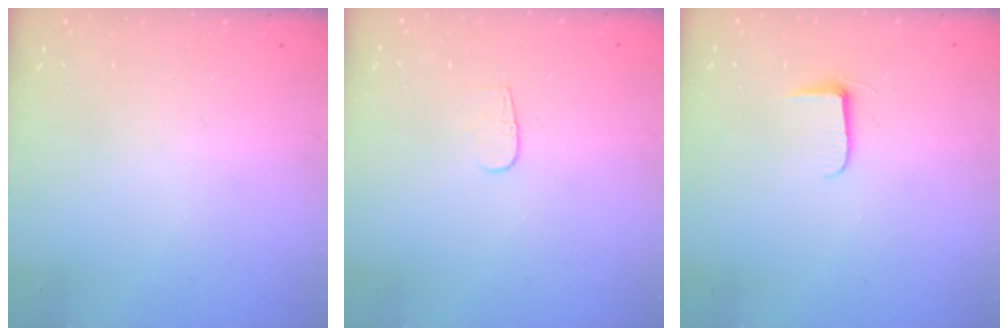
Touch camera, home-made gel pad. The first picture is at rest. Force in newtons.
{"total": 3.6, "press": 3.6, "slide": 0.3}
{"total": 5.1, "press": 5.1, "slide": 0.5}